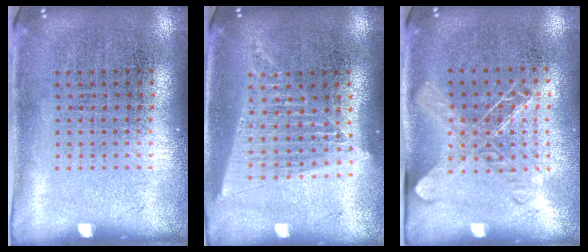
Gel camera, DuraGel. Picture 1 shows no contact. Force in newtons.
{"total": 1.6, "press": 1.4, "slide": 0.7}
{"total": 1.4, "press": 1.2, "slide": 0.6}